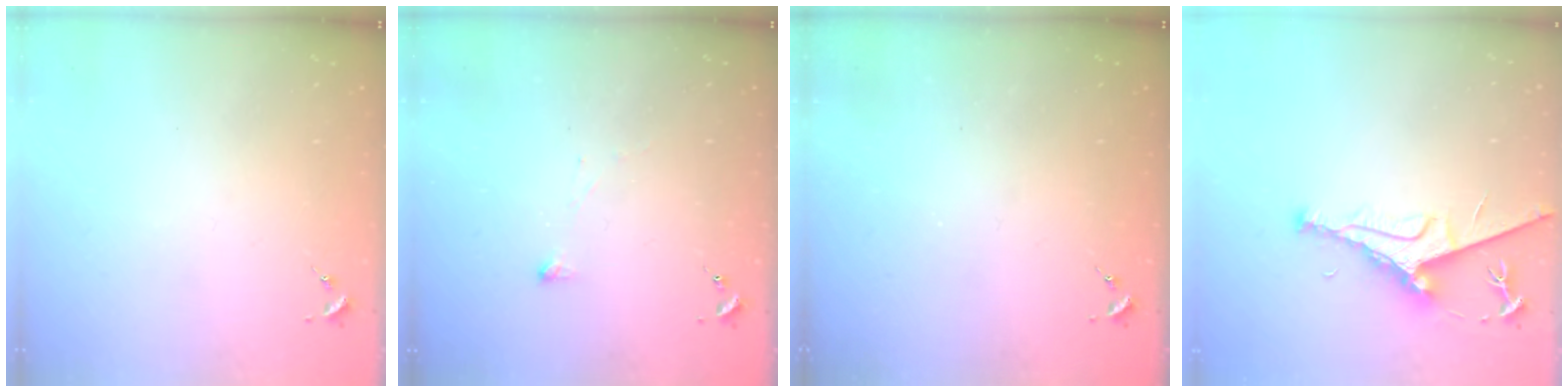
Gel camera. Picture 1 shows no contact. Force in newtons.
{"total": 2.9, "press": 2.9, "slide": 0.3}
{"total": 0.0}
{"total": 8.0, "press": 8.0, "slide": 1.0}